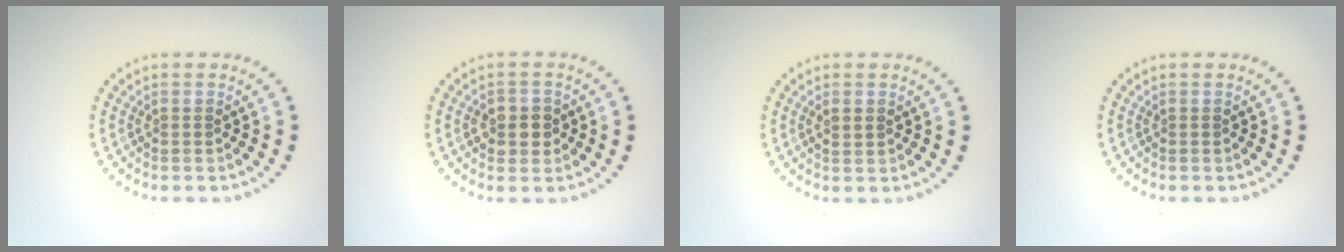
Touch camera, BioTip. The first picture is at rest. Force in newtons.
{"total": 2.6, "press": 2.5, "slide": 0.6}
{"total": 0.7, "press": 0.6, "slide": 0.2}
{"total": 0.0}